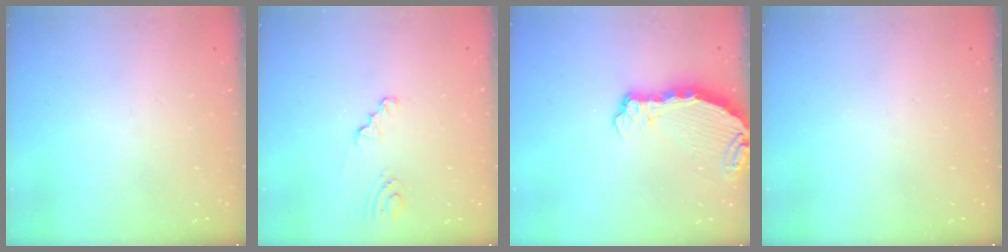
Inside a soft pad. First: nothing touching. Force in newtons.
{"total": 2.2, "press": 2.2, "slide": 0.3}
{"total": 5.7, "press": 5.6, "slide": 0.6}
{"total": 0.0}